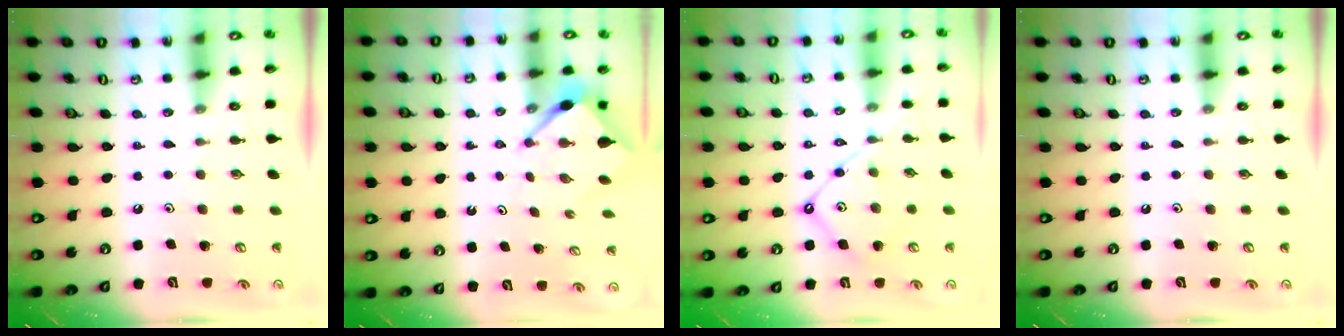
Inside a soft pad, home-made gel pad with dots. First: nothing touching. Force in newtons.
{"total": 3.6, "press": 3.6, "slide": 0.3}
{"total": 10.5, "press": 10.5, "slide": 0.9}
{"total": 0.0}